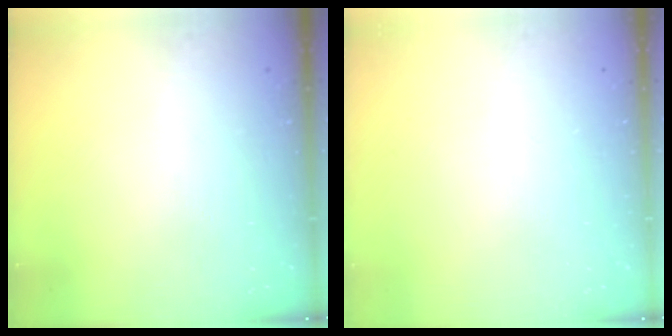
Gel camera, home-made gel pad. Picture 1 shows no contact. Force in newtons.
{"total": 0.0}